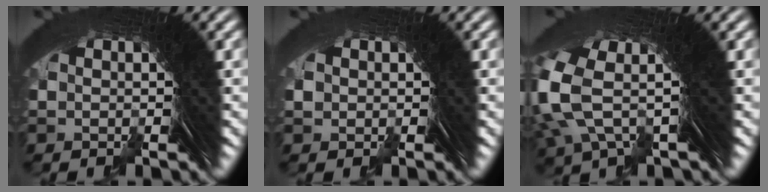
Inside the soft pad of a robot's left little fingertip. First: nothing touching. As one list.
[{"total": 1.1, "force": [-0.6, 0.5, -0.7], "torque": [0.011, -0.007, -0.003]}, {"total": 9.0, "force": [2.1, 5.6, 6.8], "torque": [-0.161, -0.005, 0.031]}]